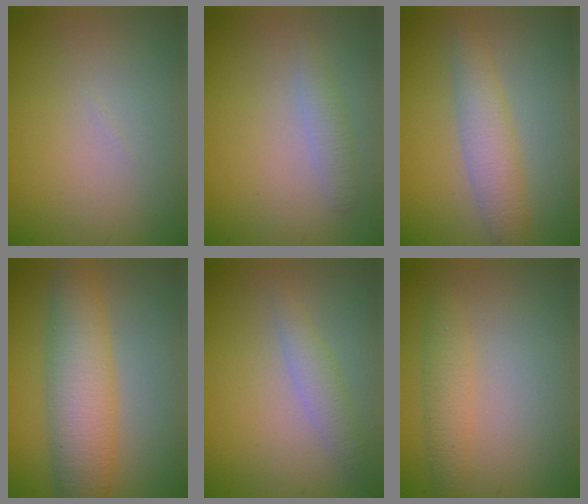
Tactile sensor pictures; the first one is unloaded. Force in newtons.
{"total": 1.4, "press": 1.4, "slide": 0.0}
{"total": 3.4, "press": 3.4, "slide": 0.1}
{"total": 6.5, "press": 6.5, "slide": 0.1}
{"total": 2.0, "press": 2.0, "slide": 0.1}
{"total": 2.0, "press": 2.0, "slide": 0.1}